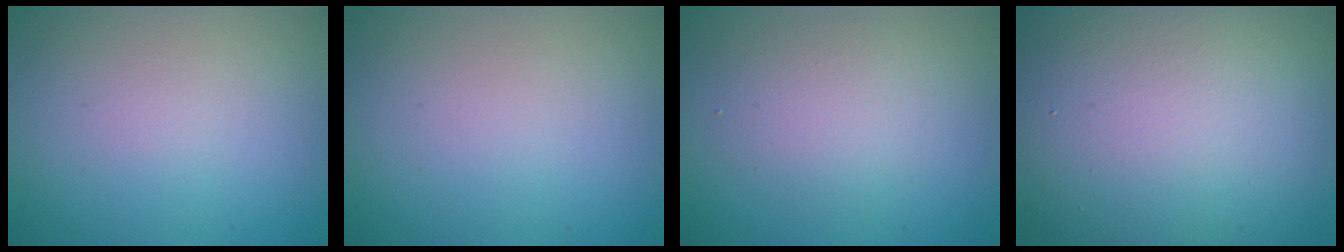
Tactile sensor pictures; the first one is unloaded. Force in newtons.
{"total": 0.0}
{"total": 2.7, "press": 2.7, "slide": 0.1}
{"total": 16.3, "press": 16.3, "slide": 0.8}